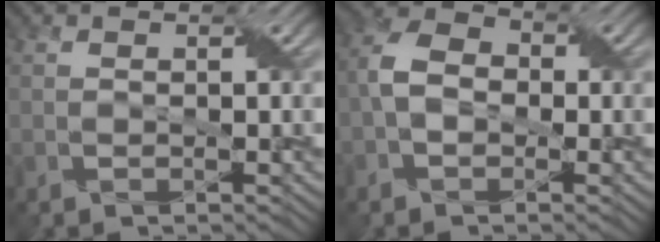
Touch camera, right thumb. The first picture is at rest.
{"total": 4.7, "force": [-0.9, 3.5, 3.0], "torque": [-0.071, 0.009, -0.025]}